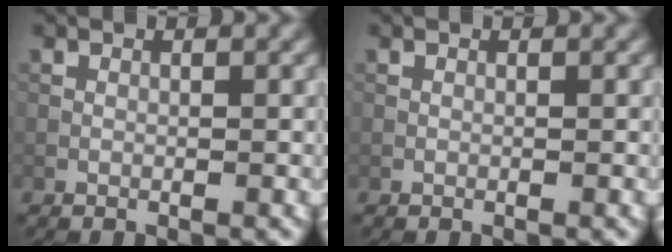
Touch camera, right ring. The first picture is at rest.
{"total": 0.0}